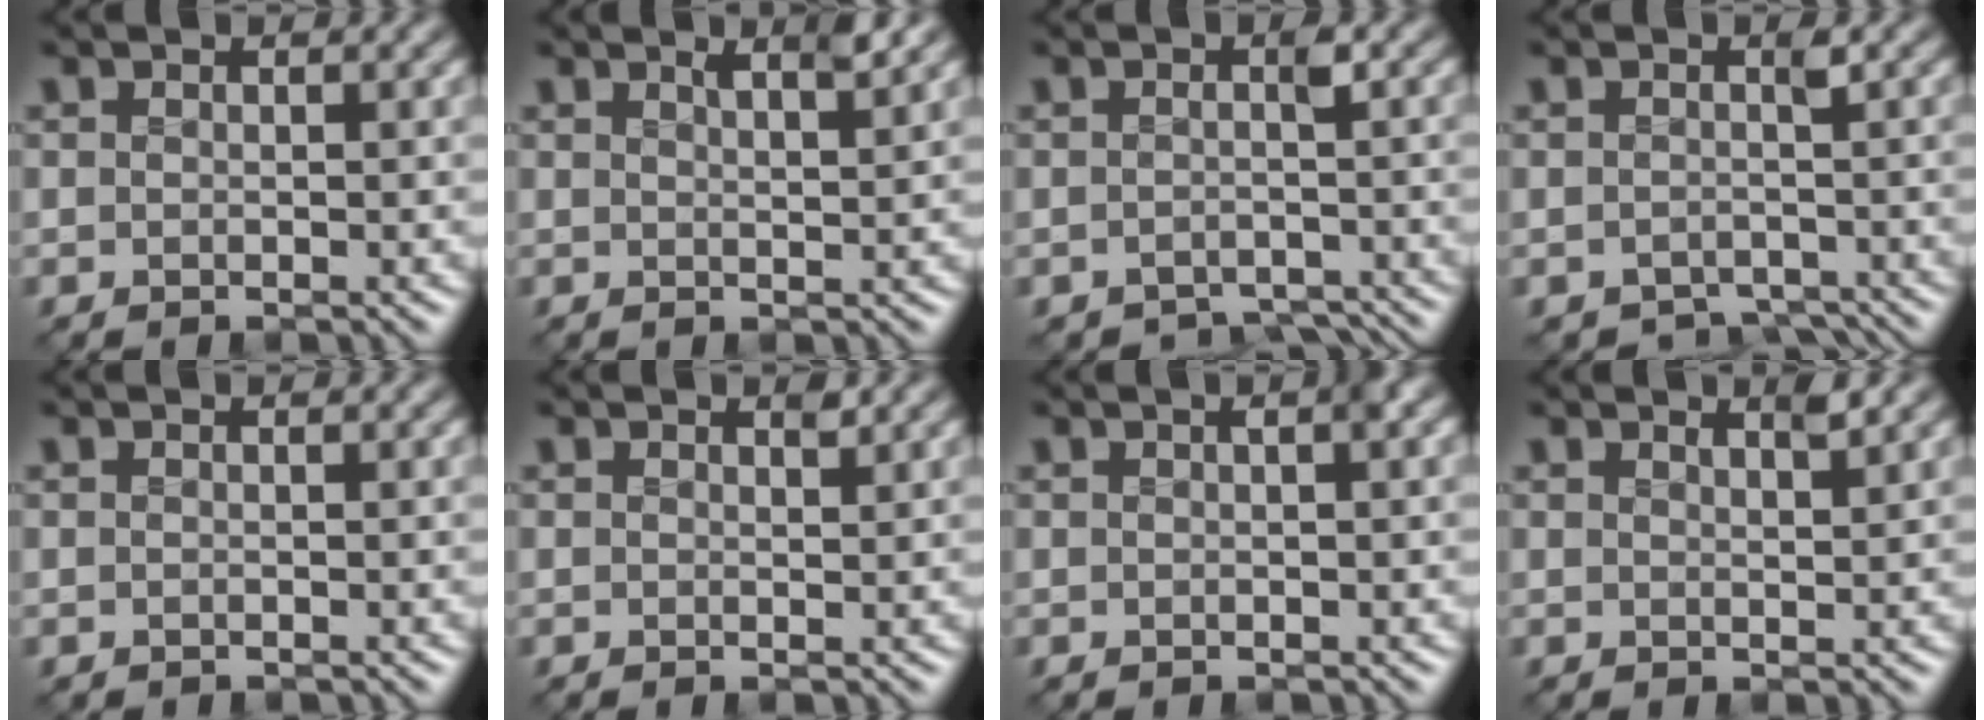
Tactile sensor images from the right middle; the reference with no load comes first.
{"total": 2.0, "force": [1.3, 0.4, 1.5], "torque": [-0.007, 0.003, 0.009]}
{"total": 3.7, "force": [-3.2, 1.2, 1.5], "torque": [-0.007, -0.015, -0.050]}
{"total": 3.1, "force": [-2.7, 1.1, 1.1], "torque": [-0.002, -0.014, -0.044]}
{"total": 0.0}
{"total": 0.6, "force": [0.4, 0.0, 0.4], "torque": [-0.006, -0.002, 0.005]}
{"total": 1.2, "force": [0.2, 0.1, 1.2], "torque": [-0.018, 0.005, 0.001]}
{"total": 1.4, "force": [1.0, 0.3, 1.0], "torque": [-0.003, 0.001, 0.008]}